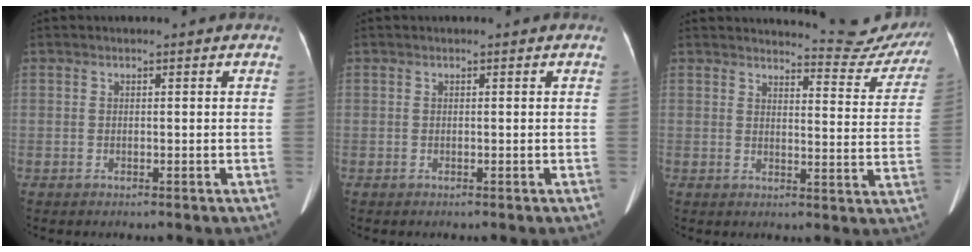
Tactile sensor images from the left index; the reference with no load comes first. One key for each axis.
{"total": 0.0}
{"total": 13.1, "fx": 13.1, "fy": 1.0, "fz": 0.8, "tx": 0.008, "ty": -0.075, "tz": 0.128}